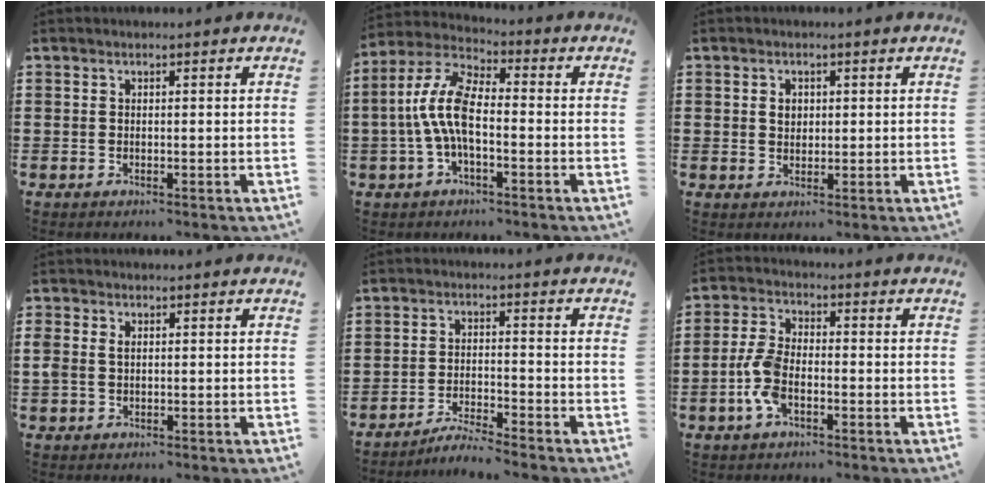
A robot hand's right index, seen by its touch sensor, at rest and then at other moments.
{"total": 8.9, "force": [-1.1, 3.7, 8.0], "torque": [-0.194, -0.007, -0.028]}
{"total": 2.0, "force": [0.4, 1.5, 1.2], "torque": [-0.027, 0.009, 0.006]}
{"total": 1.5, "force": [0.3, 1.2, 1.0], "torque": [-0.022, 0.008, 0.004]}
{"total": 3.7, "force": [-3.6, -0.4, 0.7], "torque": [-0.017, 0.001, -0.073]}
{"total": 6.1, "force": [-2.1, 2.9, 4.9], "torque": [-0.127, -0.003, -0.049]}